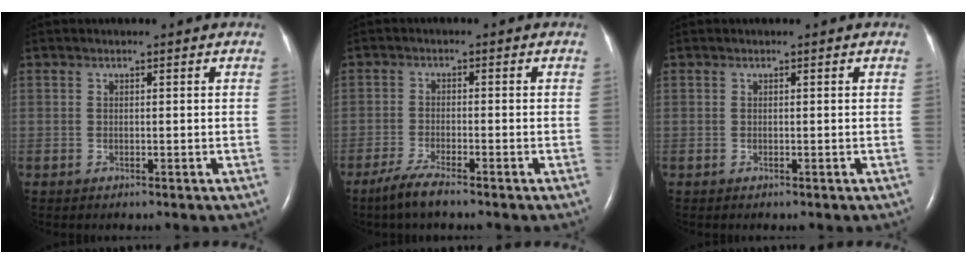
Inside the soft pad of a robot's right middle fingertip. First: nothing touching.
{"total": 4.0, "force": [-3.1, 0.1, 2.6], "torque": [-0.064, -0.011, -0.063]}
{"total": 0.0}